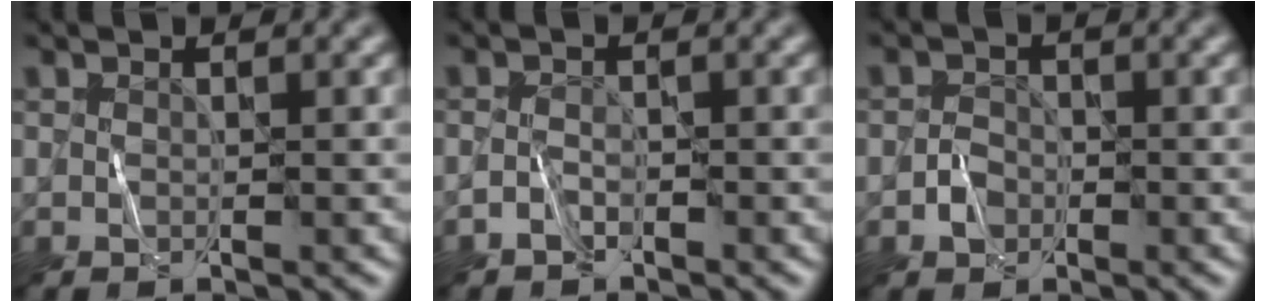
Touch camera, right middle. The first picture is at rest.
{"total": 1.2, "force": [-1.1, 0.5, 0.4], "torque": [-0.008, 0.009, -0.023]}
{"total": 1.4, "force": [-0.7, 1.1, 0.5], "torque": [-0.006, 0.007, -0.016]}